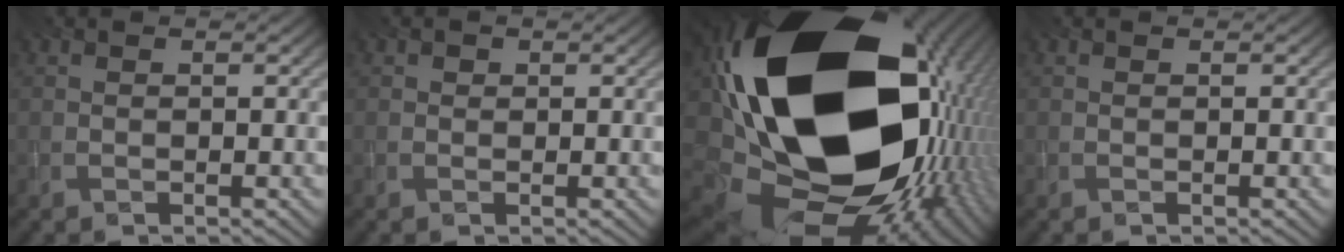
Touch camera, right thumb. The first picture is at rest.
{"total": 0.7, "force": [0.3, 0.6, 0.2], "torque": [0.000, -0.003, 0.002]}
{"total": 24.6, "force": [1.4, 17.0, 17.7], "torque": [-0.351, -0.090, 0.058]}
{"total": 0.0}